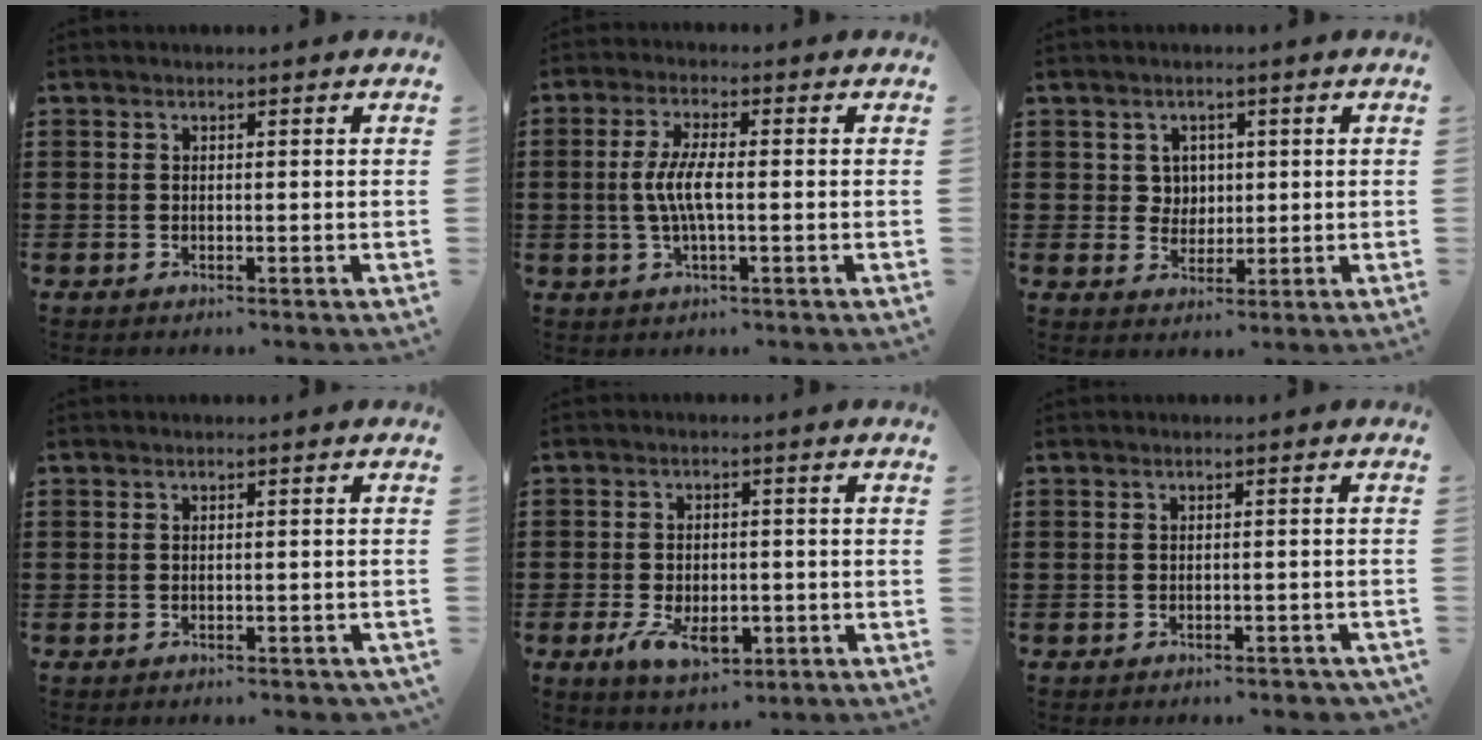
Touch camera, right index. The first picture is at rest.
{"total": 5.3, "force": [-0.7, 1.2, 5.1], "torque": [-0.112, -0.005, -0.021]}
{"total": 3.1, "force": [1.0, 2.8, 0.7], "torque": [-0.028, 0.011, 0.017]}
{"total": 0.6, "force": [-0.4, 0.2, 0.3], "torque": [-0.009, -0.002, -0.008]}
{"total": 6.2, "force": [-2.4, 3.3, 4.6], "torque": [-0.092, -0.004, -0.046]}
{"total": 1.0, "force": [-0.9, 0.2, 0.4], "torque": [-0.011, -0.002, -0.019]}